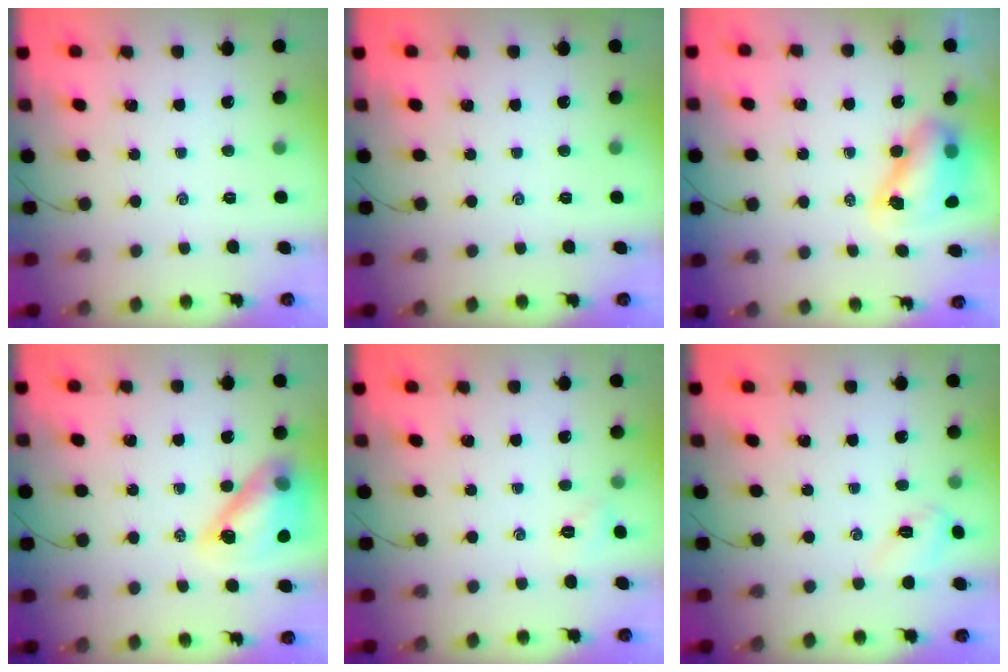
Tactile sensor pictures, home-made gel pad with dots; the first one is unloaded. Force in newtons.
{"total": 0.0}
{"total": 8.9, "press": 8.6, "slide": 2.2}
{"total": 13.9, "press": 13.4, "slide": 3.8}
{"total": 2.1, "press": 2.0, "slide": 0.6}
{"total": 3.6, "press": 3.5, "slide": 0.9}